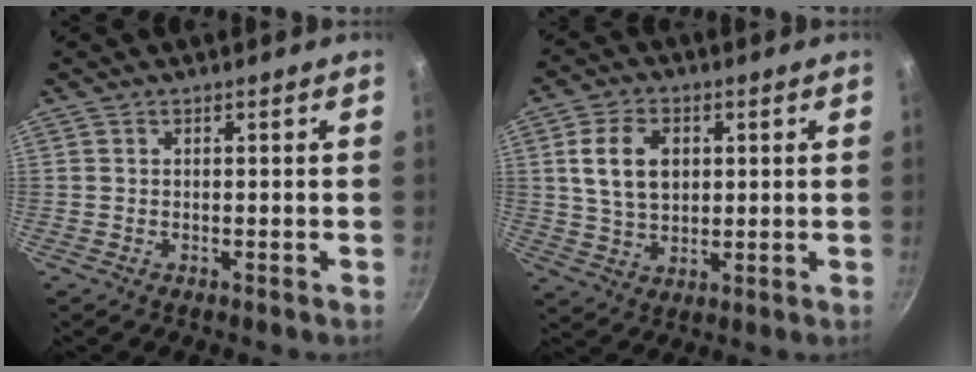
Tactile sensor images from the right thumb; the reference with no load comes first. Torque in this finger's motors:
{"motor_torque": [0.12, 2.52, 0.94, 0.09, 0.24]}